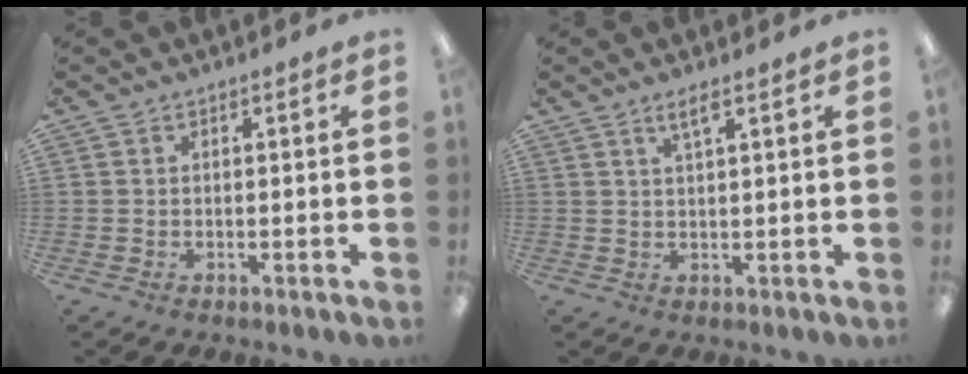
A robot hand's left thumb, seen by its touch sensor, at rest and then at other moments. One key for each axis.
{"total": 3.2, "fx": 2.2, "fy": 0.3, "fz": 2.3, "tx": -0.051, "ty": 0.000, "tz": 0.037}